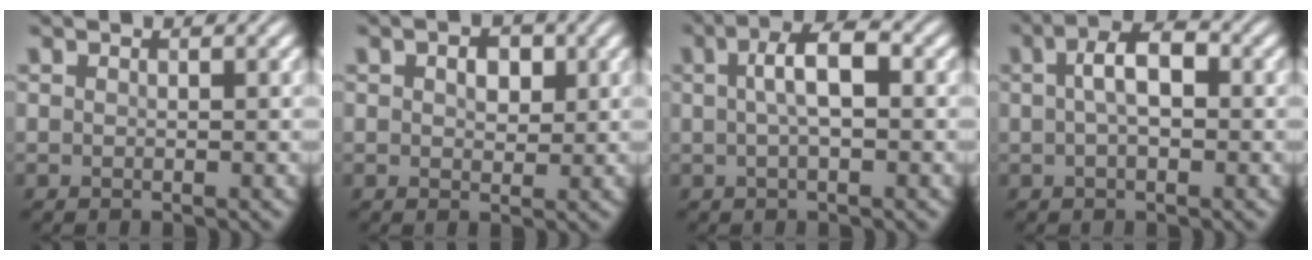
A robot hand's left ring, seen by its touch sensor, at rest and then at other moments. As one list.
[{"total": 2.4, "force": [0.8, 1.6, 1.7], "torque": [-0.027, 0.001, 0.012]}, {"total": 3.9, "force": [0.5, 1.2, 3.7], "torque": [-0.067, 0.009, 0.006]}, {"total": 4.0, "force": [0.5, 1.8, 3.6], "torque": [-0.065, 0.008, 0.003]}]